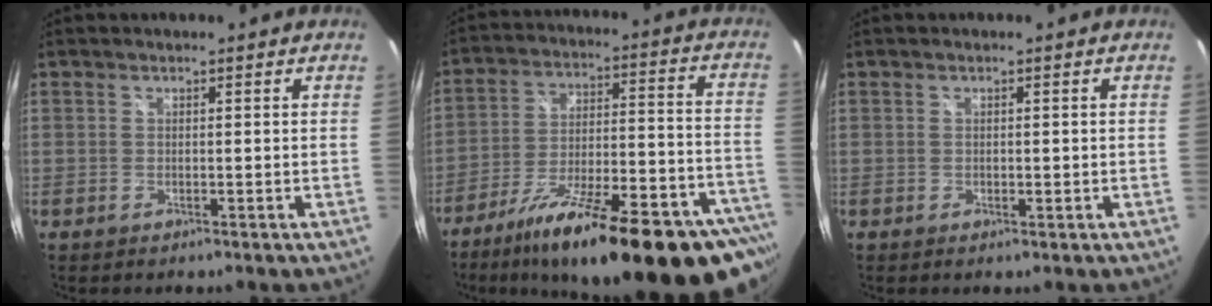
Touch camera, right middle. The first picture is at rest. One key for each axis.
{"total": 31.7, "fx": -23.1, "fy": 7.0, "fz": 20.5, "tx": -0.297, "ty": -0.038, "tz": -0.324}
{"total": 0.6, "fx": -0.1, "fy": 0.3, "fz": 0.5, "tx": -0.007, "ty": 0.001, "tz": 0.000}